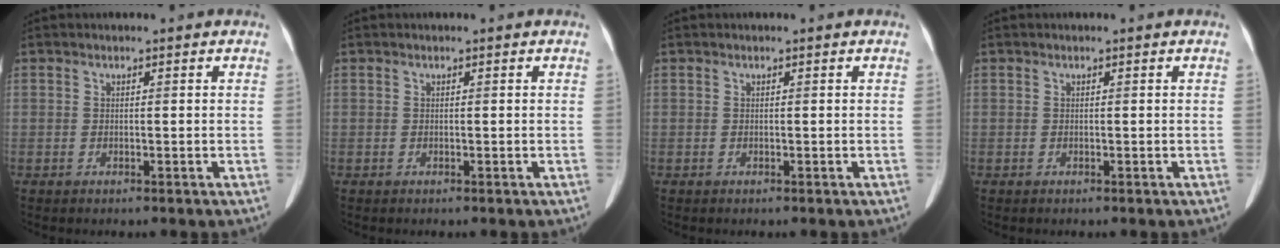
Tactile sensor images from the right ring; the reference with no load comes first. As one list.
[{"total": 0.0}, {"total": 0.0}, {"total": 0.0}]